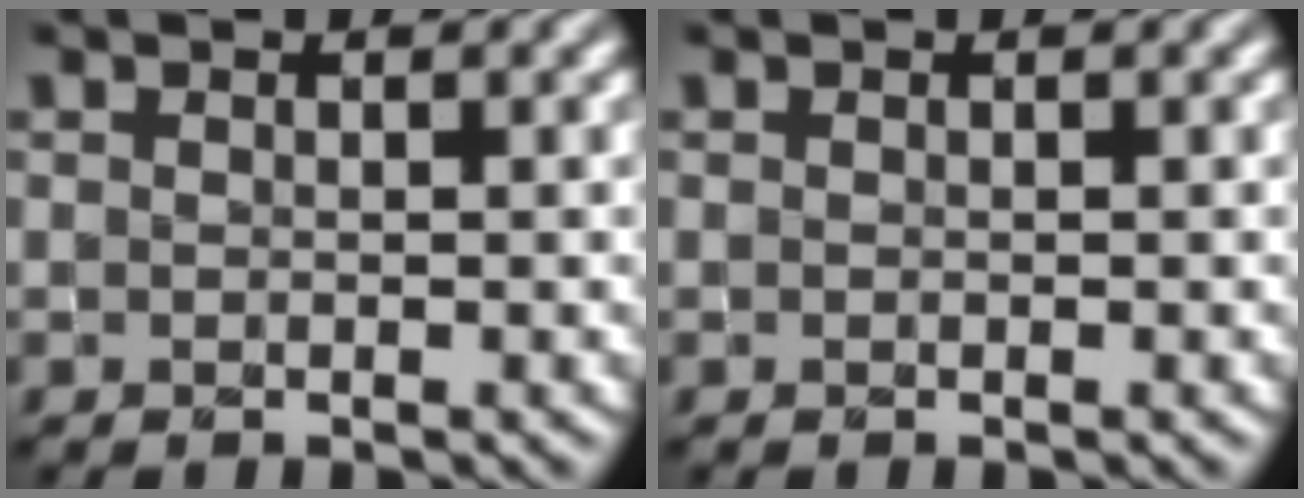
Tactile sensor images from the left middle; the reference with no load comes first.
{"total": 0.0}